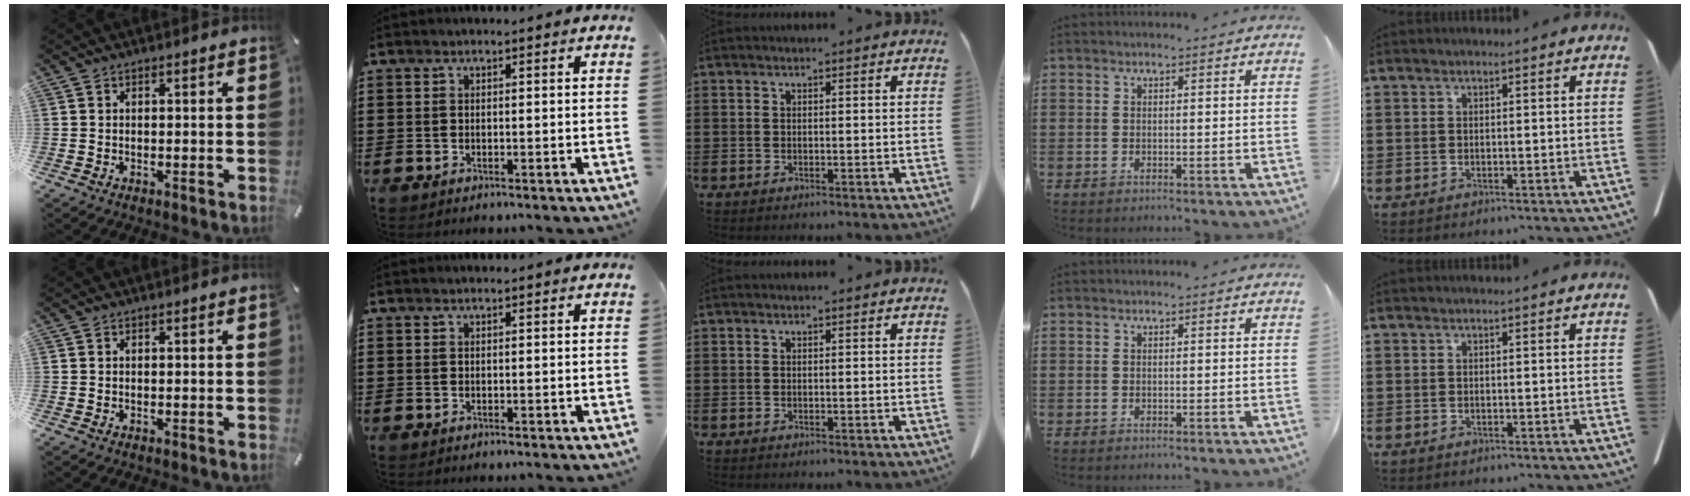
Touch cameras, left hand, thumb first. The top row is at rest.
{}